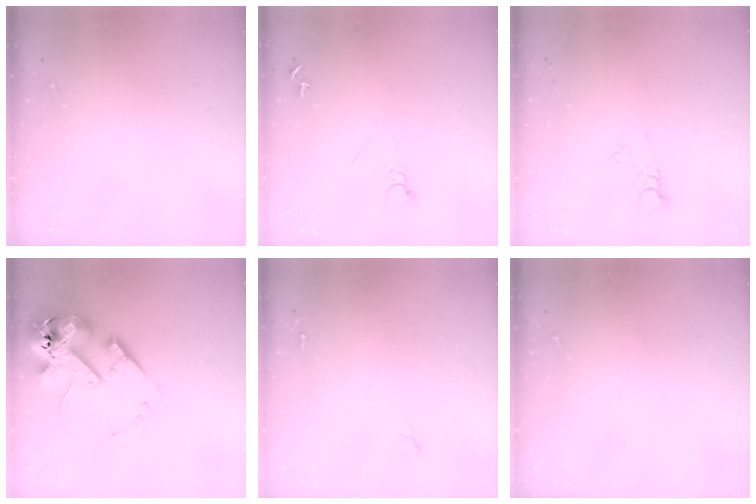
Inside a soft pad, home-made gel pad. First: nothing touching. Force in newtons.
{"total": 4.5, "press": 4.5, "slide": 0.3}
{"total": 3.7, "press": 3.7, "slide": 0.4}
{"total": 21.9, "press": 21.5, "slide": 4.0}
{"total": 1.9, "press": 1.9, "slide": 0.2}
{"total": 0.0}